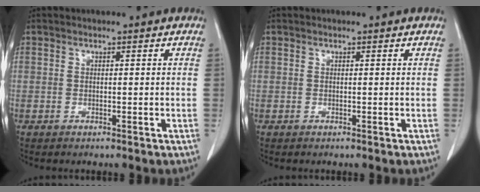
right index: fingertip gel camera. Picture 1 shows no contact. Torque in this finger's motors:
{"motor_torque": [0.00, -0.08, -0.02, 0.01]}